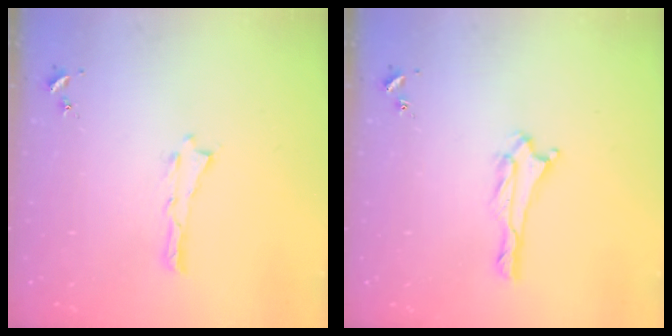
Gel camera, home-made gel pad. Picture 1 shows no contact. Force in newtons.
{"total": 1.4, "press": 1.4, "slide": 0.2}